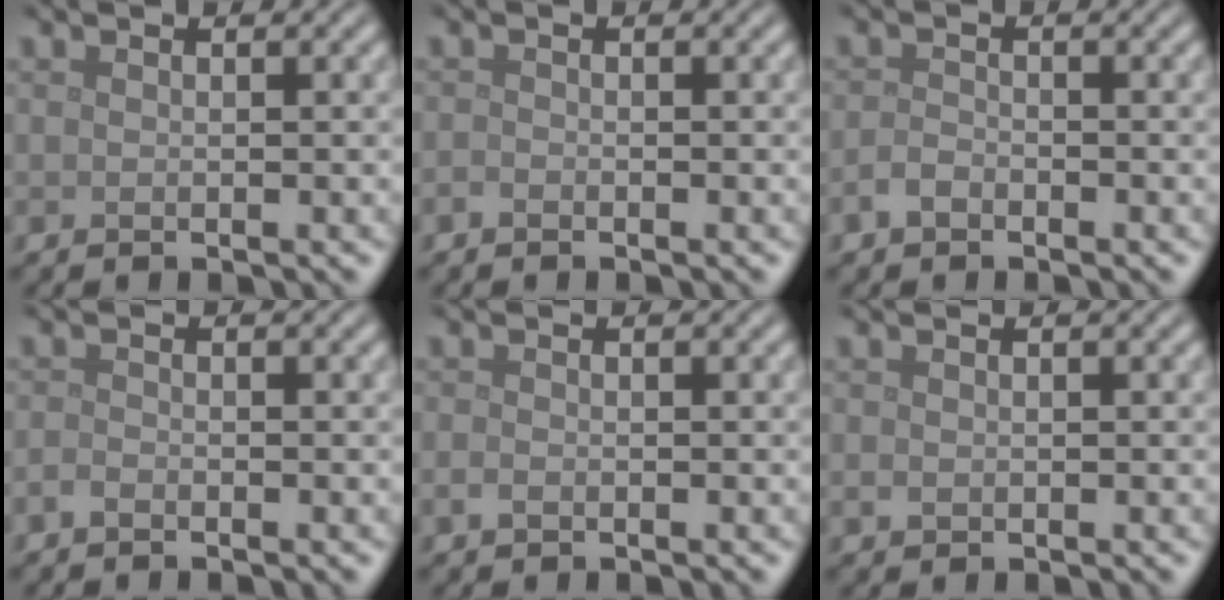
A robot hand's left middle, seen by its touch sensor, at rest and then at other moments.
{"total": 0.5, "force": [-0.4, 0.3, 0.2], "torque": [-0.003, -0.002, -0.009]}
{"total": 1.3, "force": [-0.9, 0.7, 0.6], "torque": [-0.012, 0.001, -0.021]}
{"total": 0.8, "force": [-0.6, 0.4, 0.4], "torque": [-0.008, 0.000, -0.015]}
{"total": 0.8, "force": [-0.4, 0.6, 0.5], "torque": [-0.010, -0.002, -0.009]}
{"total": 0.7, "force": [-0.1, 0.7, 0.3], "torque": [-0.005, -0.004, -0.003]}